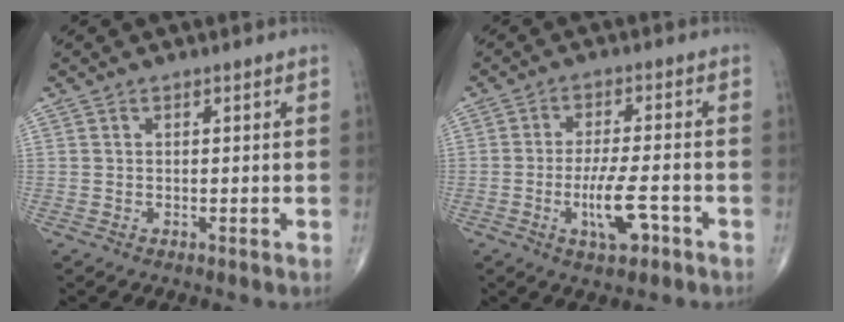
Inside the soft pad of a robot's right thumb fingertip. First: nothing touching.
{"total": 7.8, "force": [-3.1, 2.2, 6.8], "torque": [-0.122, 0.010, -0.051]}